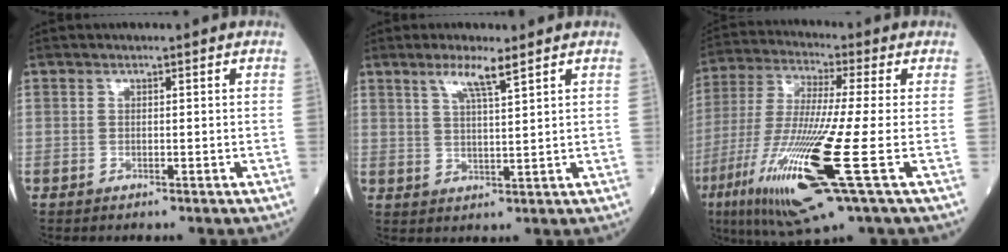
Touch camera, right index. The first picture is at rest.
{"total": 4.6, "force": [3.1, -0.1, 3.4], "torque": [-0.068, 0.000, 0.062]}
{"total": 18.7, "force": [-6.5, 0.3, 17.5], "torque": [-0.380, -0.044, -0.125]}